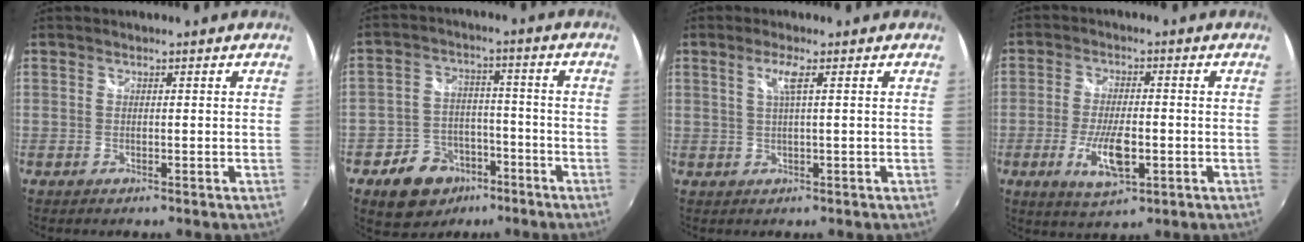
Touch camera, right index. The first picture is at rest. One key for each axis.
{"total": 10.9, "fx": -6.6, "fy": 8.0, "fz": 3.6, "tx": -0.088, "ty": 0.027, "tz": -0.084}
{"total": 2.6, "fx": 0.8, "fy": -0.4, "fz": 2.4, "tx": -0.047, "ty": -0.002, "tz": 0.015}
{"total": 8.6, "fx": -2.7, "fy": 3.0, "fz": 7.5, "tx": -0.153, "ty": -0.012, "tz": -0.048}